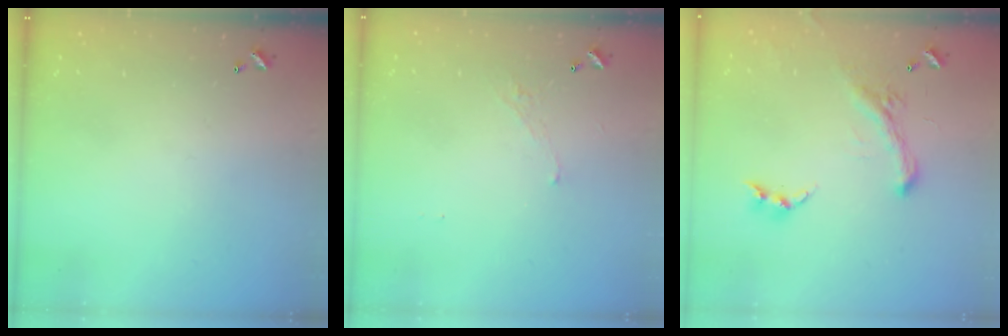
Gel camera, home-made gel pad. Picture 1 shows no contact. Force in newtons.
{"total": 3.5, "press": 3.5, "slide": 0.3}
{"total": 2.5, "press": 2.0, "slide": 1.4}